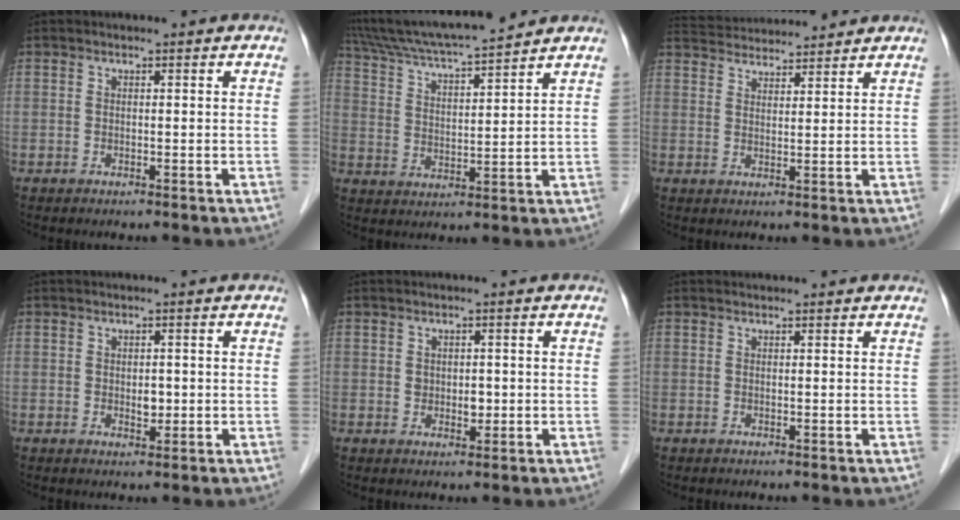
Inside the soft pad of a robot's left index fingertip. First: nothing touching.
{"total": 14.1, "force": [12.8, -0.4, 5.8], "torque": [-0.115, 0.013, 0.218]}
{"total": 9.2, "force": [9.0, 0.8, 1.8], "torque": [-0.042, 0.035, 0.141]}
{"total": 1.8, "force": [-0.3, 1.2, 1.3], "torque": [-0.021, -0.003, -0.002]}
{"total": 2.1, "force": [-0.2, 1.6, 1.4], "torque": [-0.021, -0.002, 0.000]}
{"total": 1.5, "force": [1.5, 0.2, 0.5], "torque": [-0.012, 0.018, 0.020]}